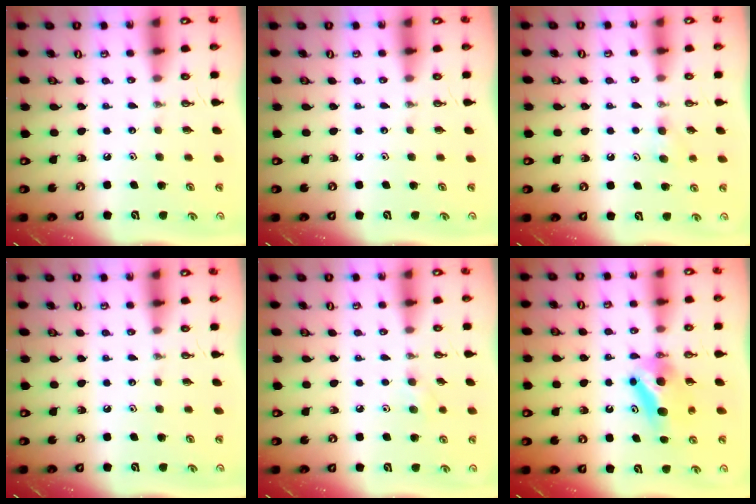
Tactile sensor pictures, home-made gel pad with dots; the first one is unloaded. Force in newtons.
{"total": 0.0}
{"total": 3.3, "press": 3.2, "slide": 0.9}
{"total": 0.0}
{"total": 6.2, "press": 5.8, "slide": 2.3}
{"total": 7.3, "press": 6.8, "slide": 2.7}